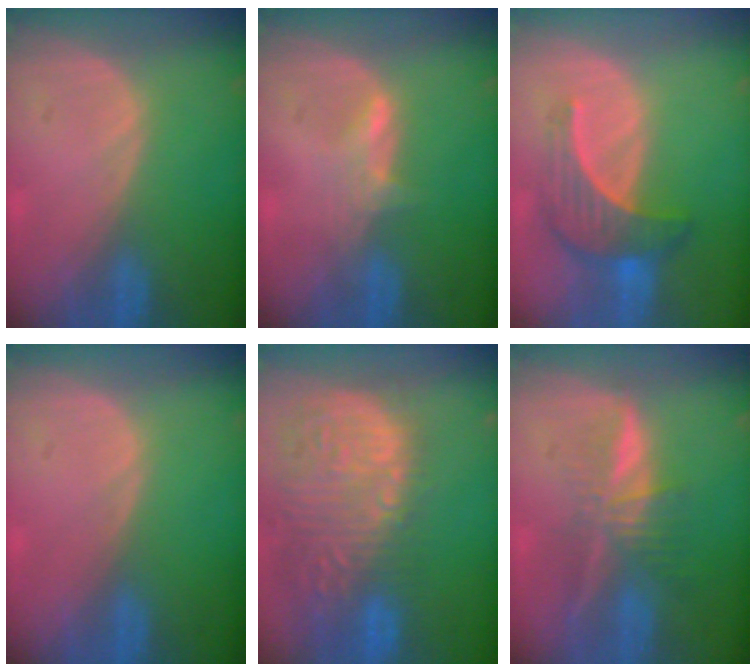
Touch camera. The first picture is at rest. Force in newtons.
{"total": 2.6, "press": 2.5, "slide": 0.3}
{"total": 7.3, "press": 6.7, "slide": 2.9}
{"total": 0.0}
{"total": 15.3, "press": 12.5, "slide": 8.8}
{"total": 6.7, "press": 5.8, "slide": 3.3}